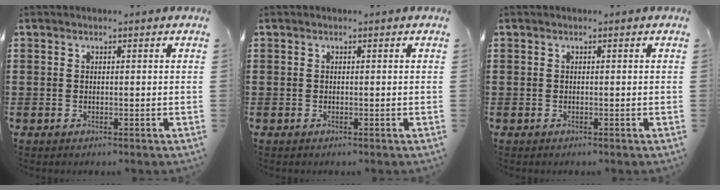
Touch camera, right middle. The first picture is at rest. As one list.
[{"total": 0.0}, {"total": 0.0}]